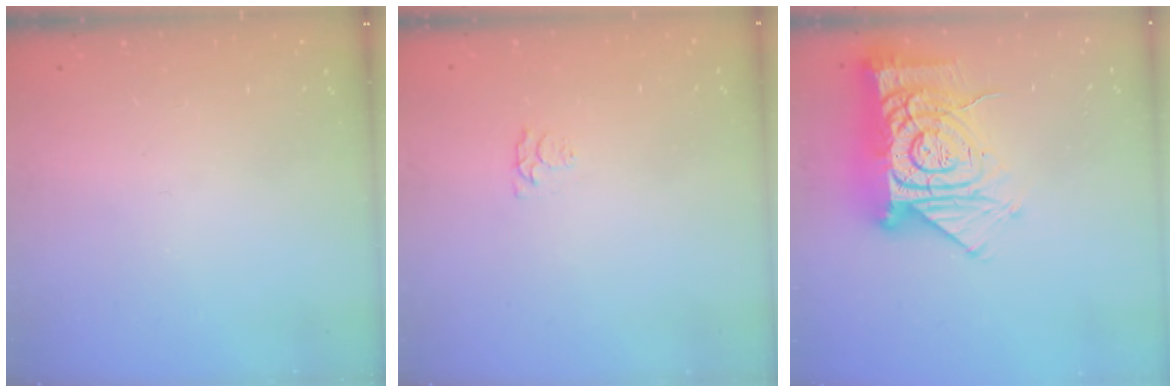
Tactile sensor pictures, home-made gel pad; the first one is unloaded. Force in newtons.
{"total": 3.2, "press": 3.2, "slide": 0.5}
{"total": 21.4, "press": 21.3, "slide": 2.0}